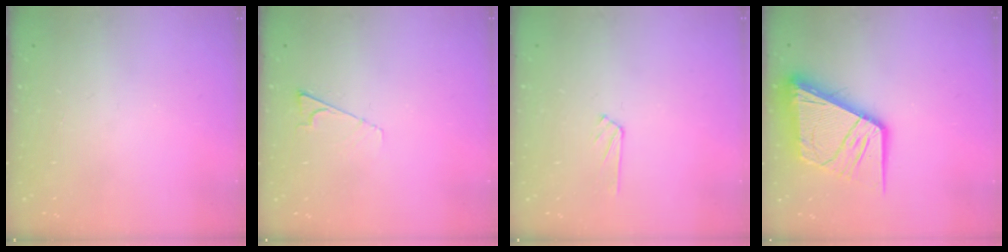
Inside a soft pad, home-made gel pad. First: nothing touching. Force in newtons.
{"total": 5.7, "press": 5.6, "slide": 0.7}
{"total": 4.0, "press": 4.0, "slide": 0.5}
{"total": 18.4, "press": 18.2, "slide": 2.3}